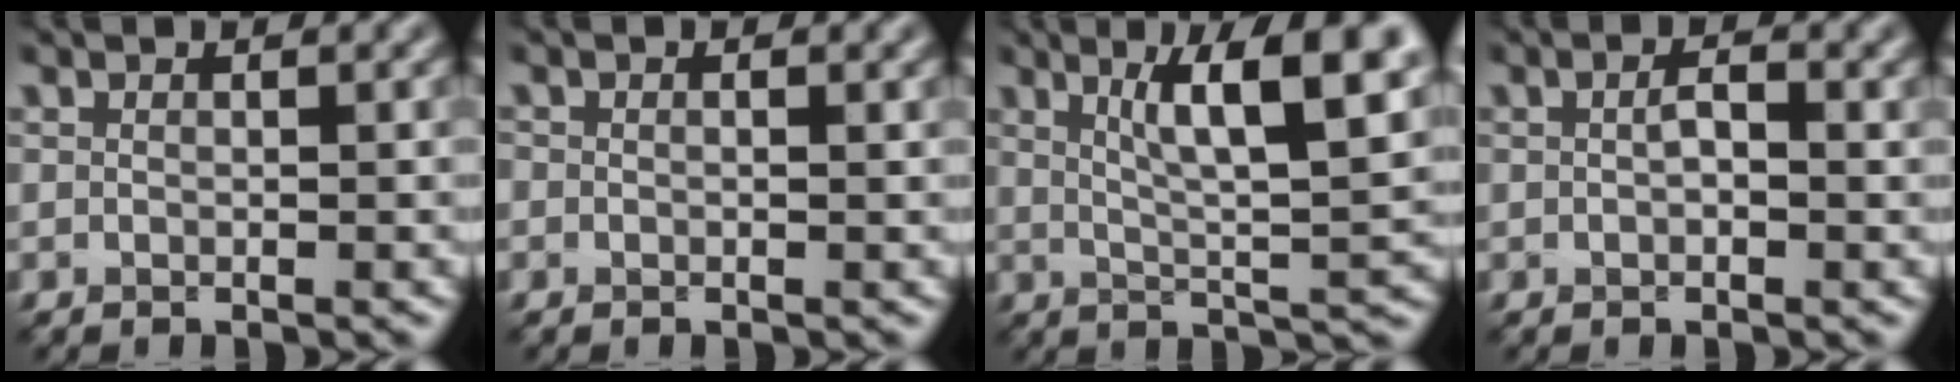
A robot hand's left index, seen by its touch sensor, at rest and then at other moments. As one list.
[{"total": 0.7, "force": [0.2, 0.5, 0.4], "torque": [-0.003, -0.005, 0.002]}, {"total": 8.9, "force": [3.6, 1.9, 7.9], "torque": [-0.108, 0.004, 0.060]}, {"total": 1.6, "force": [0.2, 0.7, 1.4], "torque": [-0.021, -0.001, 0.003]}]